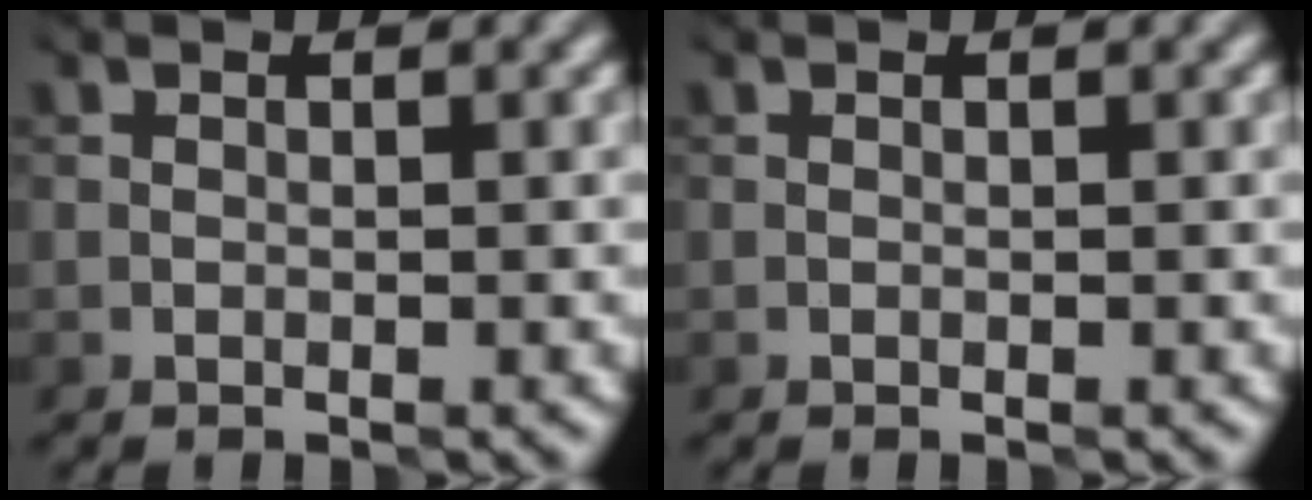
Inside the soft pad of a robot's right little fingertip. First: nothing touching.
{"total": 0.0}